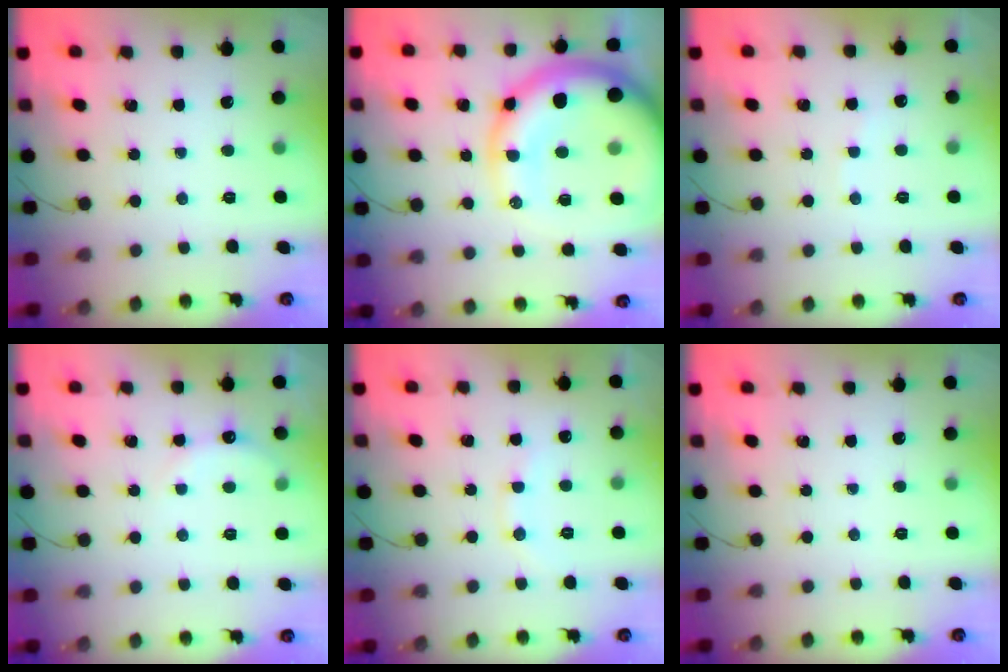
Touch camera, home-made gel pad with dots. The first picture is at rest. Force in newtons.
{"total": 22.8, "press": 22.4, "slide": 4.5}
{"total": 4.9, "press": 4.8, "slide": 0.7}
{"total": 4.4, "press": 4.2, "slide": 1.2}
{"total": 8.4, "press": 8.3, "slide": 1.4}
{"total": 0.0}